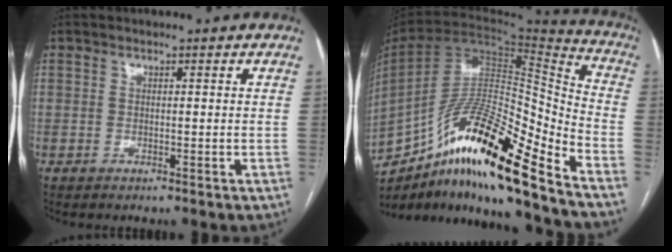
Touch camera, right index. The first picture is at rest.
{"total": 24.5, "force": [-16.6, 2.7, 17.9], "torque": [-0.301, -0.004, -0.294]}